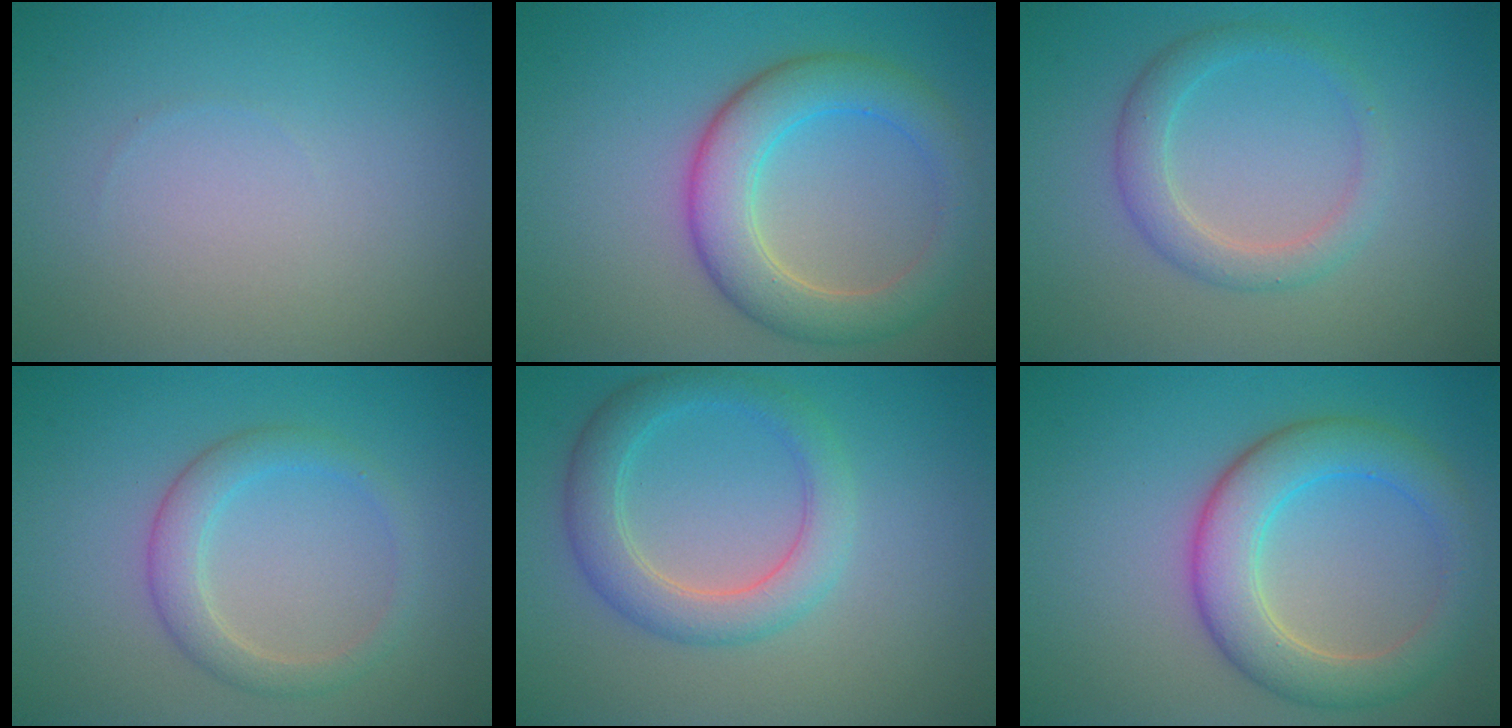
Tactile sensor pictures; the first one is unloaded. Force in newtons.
{"total": 5.9, "press": 5.9, "slide": 0.2}
{"total": 2.7, "press": 2.7, "slide": 0.2}
{"total": 2.8, "press": 2.8, "slide": 0.2}
{"total": 2.9, "press": 2.9, "slide": 0.3}
{"total": 5.9, "press": 5.9, "slide": 0.2}